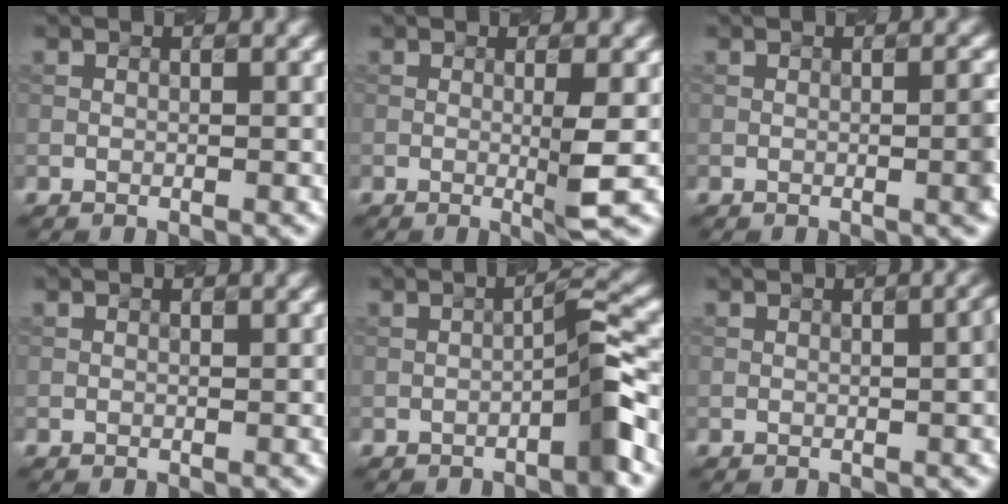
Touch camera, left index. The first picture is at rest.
{"total": 2.9, "force": [-0.1, 0.4, 2.9], "torque": [-0.045, -0.007, -0.006]}
{"total": 2.0, "force": [-0.4, 0.4, 1.9], "torque": [-0.021, 0.007, -0.006]}
{"total": 0.0}
{"total": 3.5, "force": [-1.7, 0.2, 3.0], "torque": [-0.045, 0.020, -0.034]}
{"total": 2.2, "force": [-0.1, 0.5, 2.2], "torque": [-0.022, 0.007, -0.002]}